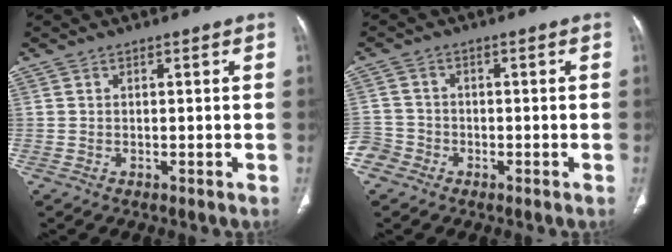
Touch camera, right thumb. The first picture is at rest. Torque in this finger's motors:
{"motor_torque": [0.15, 0.04, -0.21, 0.00, 0.02]}